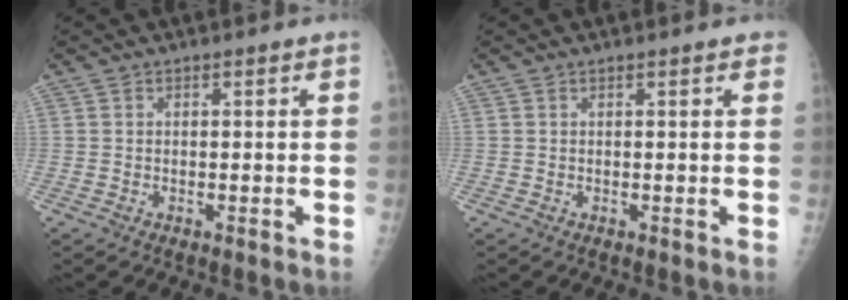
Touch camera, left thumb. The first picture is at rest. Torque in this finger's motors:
{"motor_torque": [0.60, 0.30, 0.55, -0.03, 0.00]}